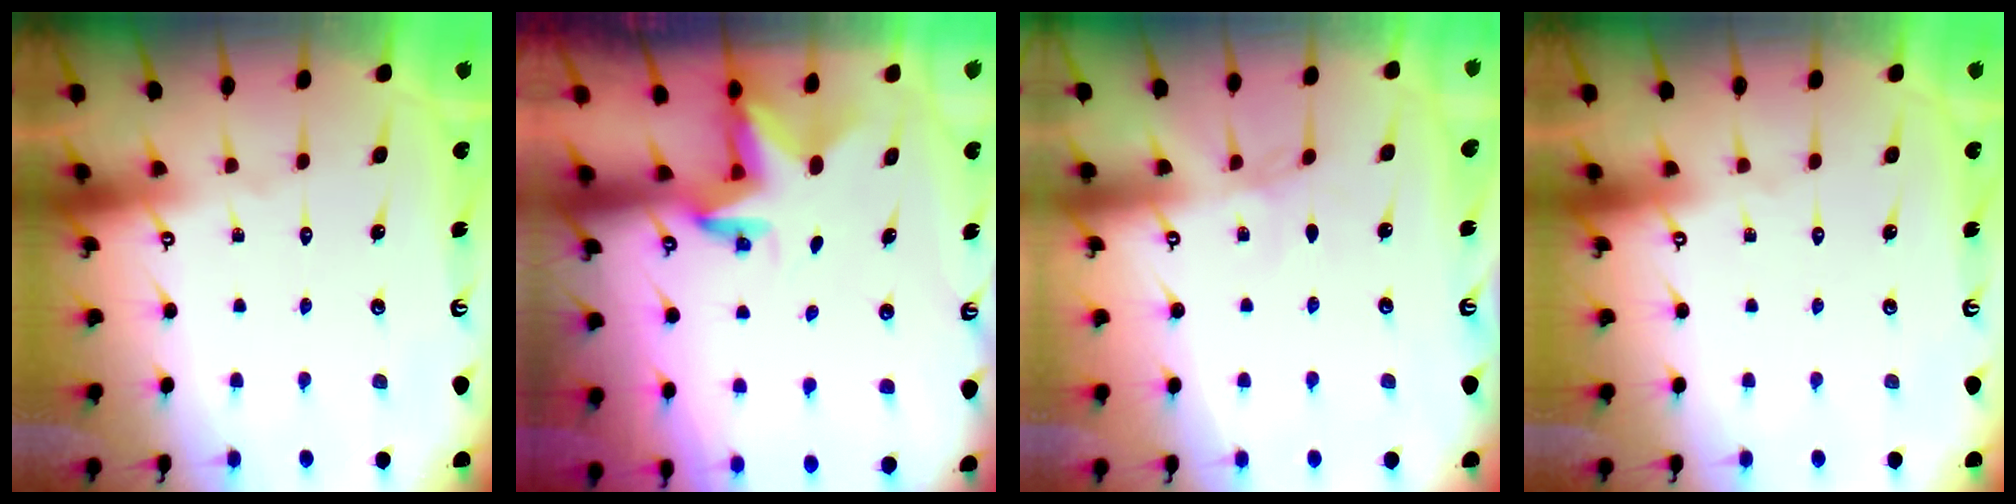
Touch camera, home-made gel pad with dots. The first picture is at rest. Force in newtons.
{"total": 2.8, "press": 2.8, "slide": 0.2}
{"total": 2.2, "press": 2.1, "slide": 0.4}
{"total": 0.0}